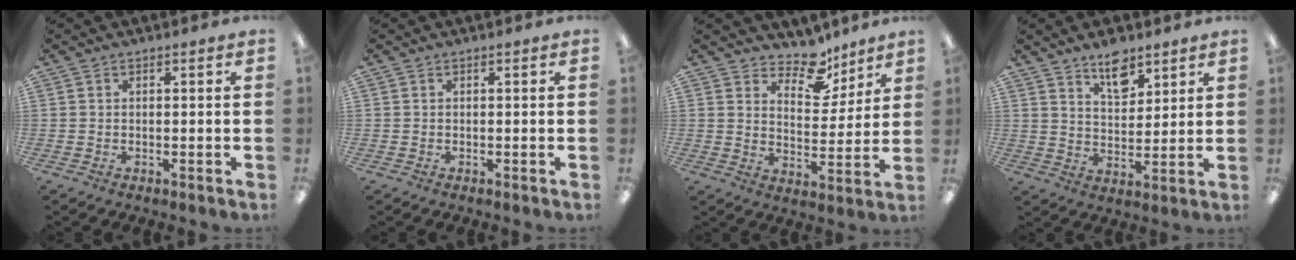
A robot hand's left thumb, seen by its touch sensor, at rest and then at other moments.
{"total": 0.0}
{"total": 10.4, "force": [8.4, 5.0, 3.8], "torque": [-0.049, -0.059, 0.150]}
{"total": 8.9, "force": [6.4, 4.4, 4.2], "torque": [-0.053, -0.036, 0.111]}